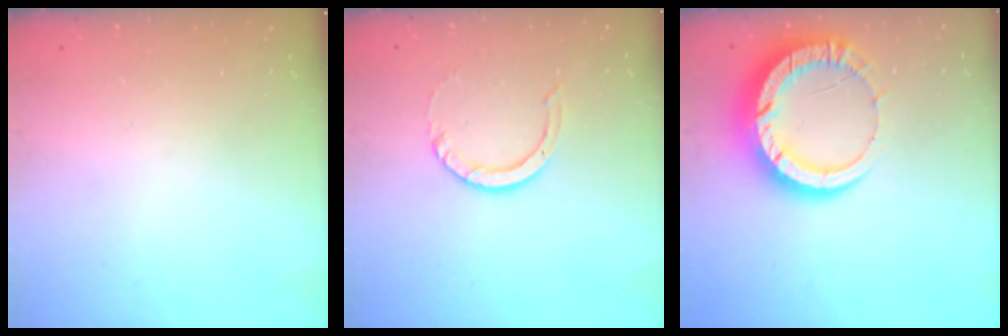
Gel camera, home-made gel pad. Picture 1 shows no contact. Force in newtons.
{"total": 4.7, "press": 4.7, "slide": 0.4}
{"total": 13.7, "press": 13.6, "slide": 1.4}